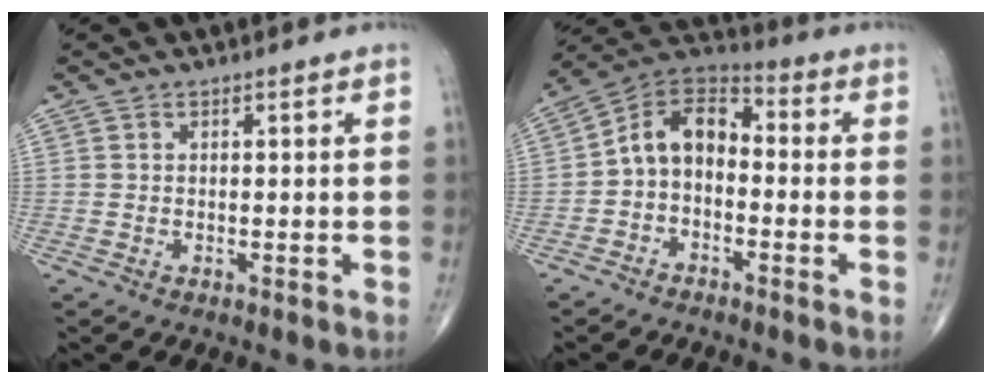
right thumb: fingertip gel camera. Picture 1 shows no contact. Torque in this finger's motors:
{"motor_torque": [0.12, 0.11, 0.32, -0.08, 0.10]}